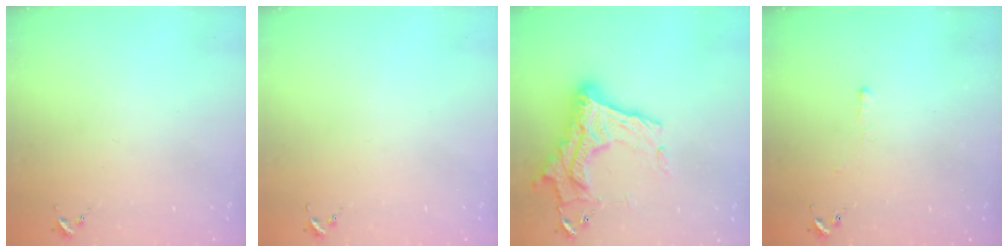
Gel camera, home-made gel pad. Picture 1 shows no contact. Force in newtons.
{"total": 0.0}
{"total": 23.0, "press": 22.9, "slide": 1.4}
{"total": 2.4, "press": 2.4, "slide": 0.5}